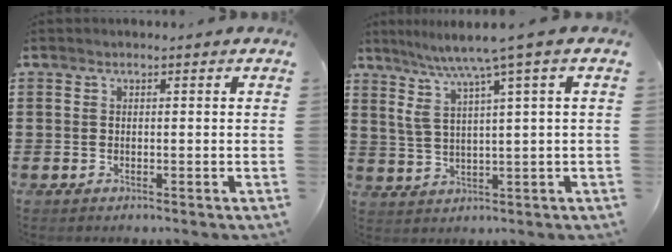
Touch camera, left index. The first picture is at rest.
{"total": 5.9, "force": [3.2, -0.4, 4.9], "torque": [-0.117, -0.019, 0.046]}